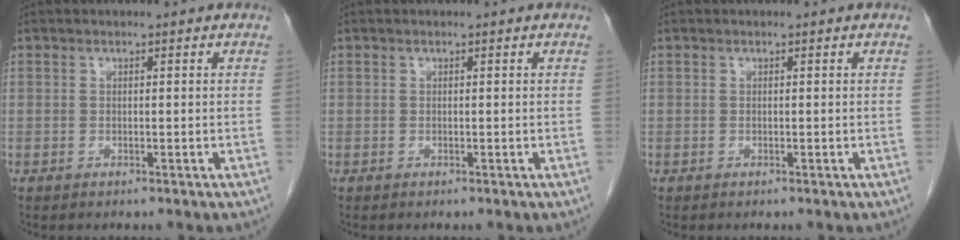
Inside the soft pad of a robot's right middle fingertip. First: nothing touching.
{"total": 0.0}
{"total": 0.0}